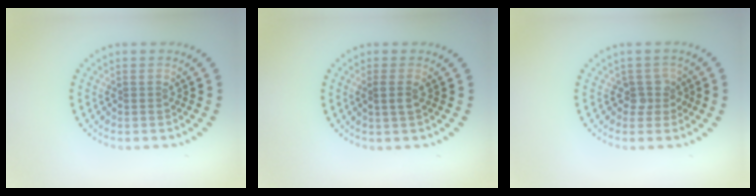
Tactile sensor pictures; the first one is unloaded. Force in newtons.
{"total": 1.1, "press": 1.0, "slide": 0.5}
{"total": 1.8, "press": 1.3, "slide": 1.2}